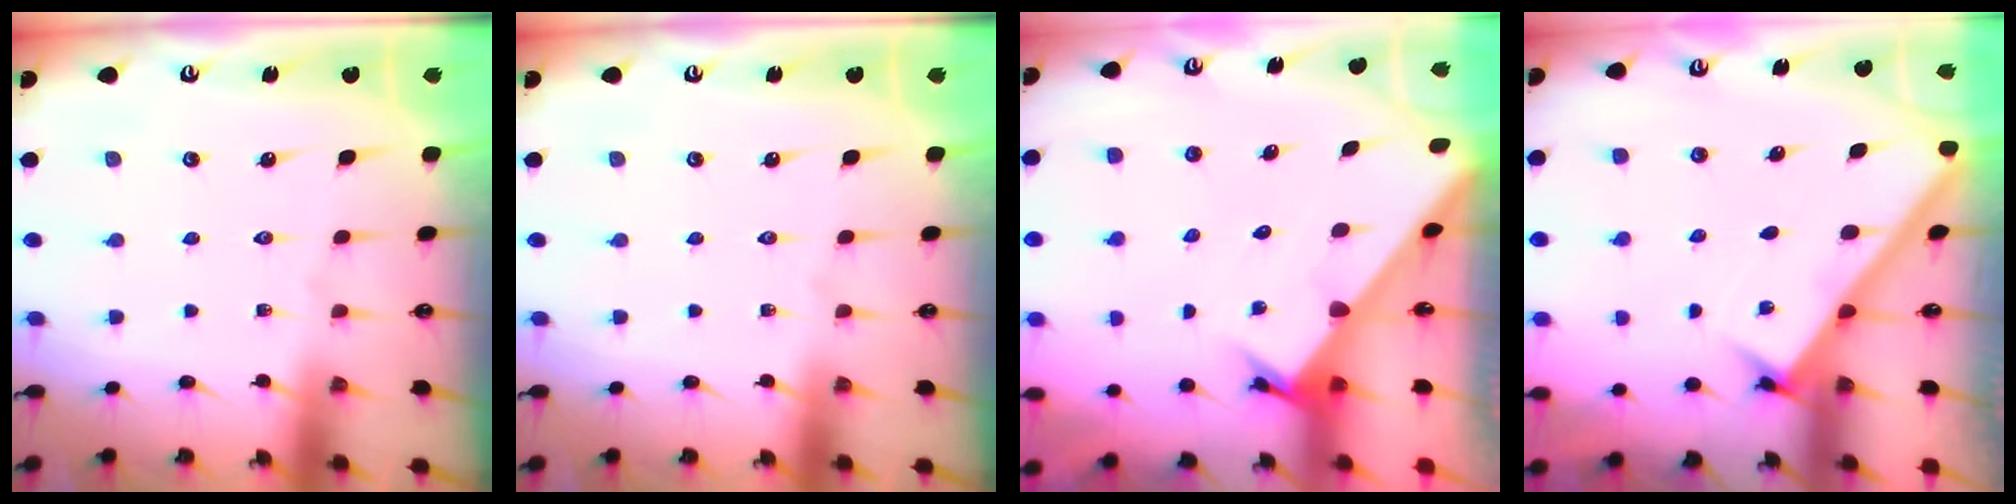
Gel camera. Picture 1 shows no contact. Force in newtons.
{"total": 0.0}
{"total": 2.3, "press": 2.3, "slide": 0.2}
{"total": 2.5, "press": 2.5, "slide": 0.3}